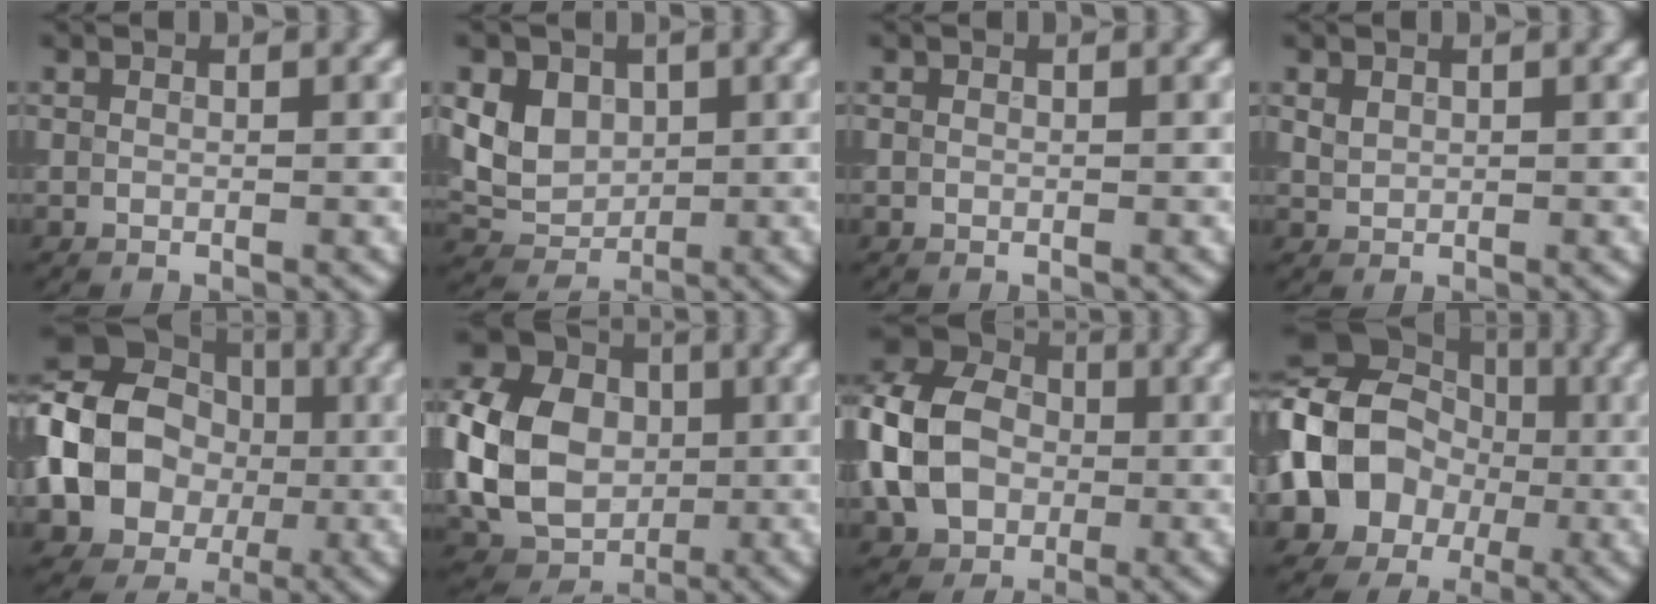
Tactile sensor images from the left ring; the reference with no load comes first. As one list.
[{"total": 4.4, "force": [1.0, 3.6, 2.3], "torque": [-0.046, -0.003, 0.016]}, {"total": 0.0}, {"total": 1.0, "force": [0.5, 0.7, 0.4], "torque": [-0.009, -0.001, 0.013]}, {"total": 15.6, "force": [-1.1, 13.1, 8.4], "torque": [-0.167, 0.002, -0.047]}, {"total": 11.5, "force": [-0.3, 9.0, 7.1], "torque": [-0.171, 0.001, -0.014]}, {"total": 9.4, "force": [-0.9, 7.4, 5.7], "torque": [-0.128, 0.005, -0.028]}, {"total": 10.4, "force": [-0.9, 8.6, 5.8], "torque": [-0.099, -0.007, -0.035]}]